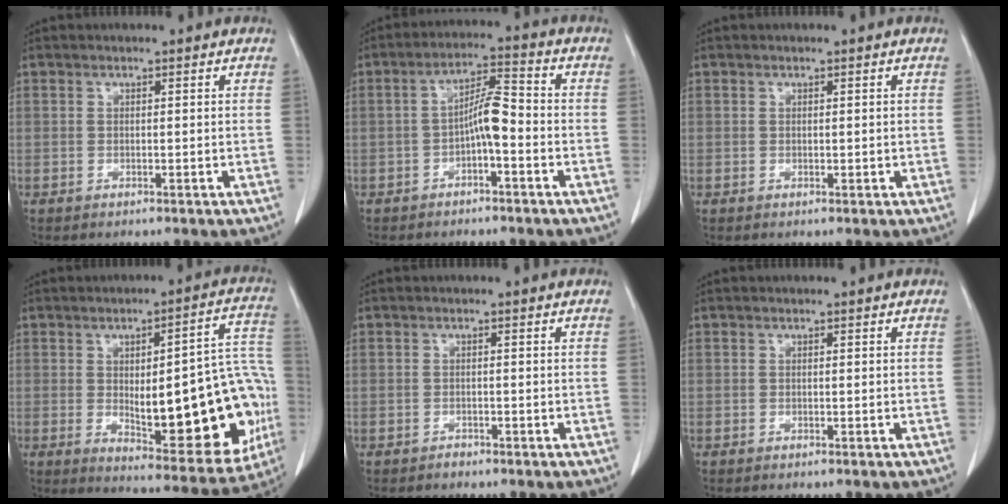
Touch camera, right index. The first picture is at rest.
{"total": 5.6, "force": [-1.5, 1.1, 5.3], "torque": [-0.096, 0.018, -0.027]}
{"total": 0.6, "force": [0.1, 0.4, 0.4], "torque": [-0.004, 0.000, 0.002]}
{"total": 23.5, "force": [-3.1, 6.8, 22.3], "torque": [-0.226, 0.023, -0.016]}
{"total": 0.7, "force": [-0.7, 0.3, 0.1], "torque": [-0.006, 0.000, -0.009]}
{"total": 0.0}